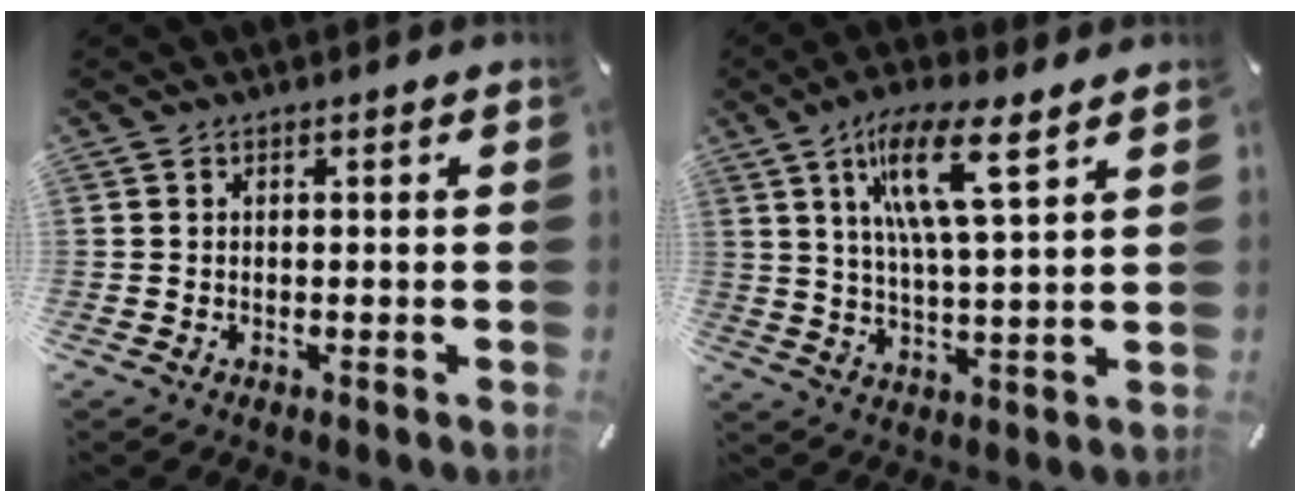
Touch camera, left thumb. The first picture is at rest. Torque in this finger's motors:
{"motor_torque": [1.62, 1.79, 1.53, -1.07, 0.55]}